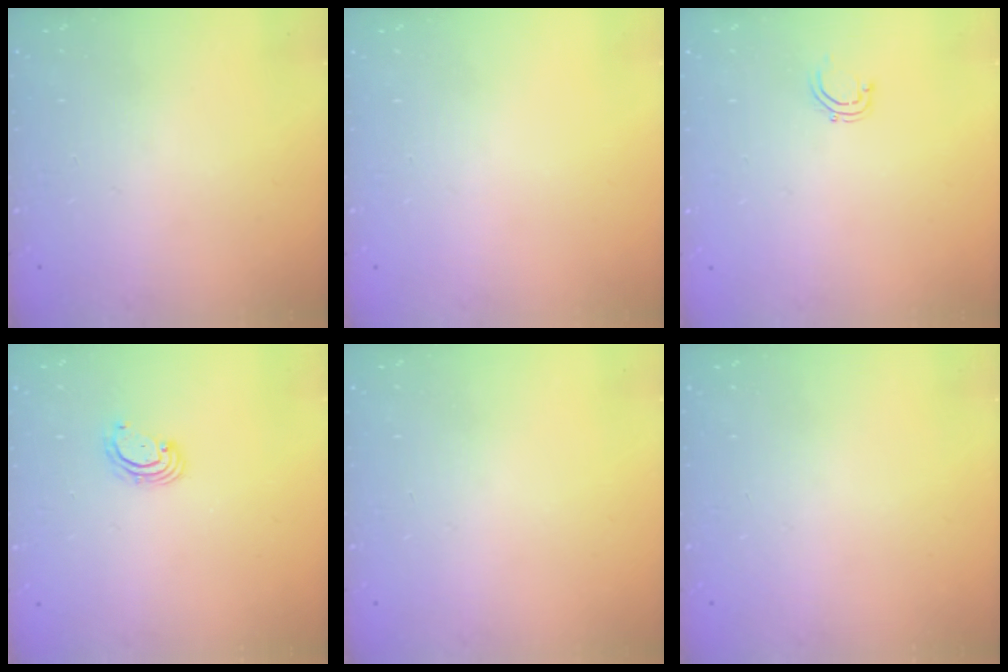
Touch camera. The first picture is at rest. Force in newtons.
{"total": 0.0}
{"total": 3.3, "press": 3.3, "slide": 0.3}
{"total": 2.5, "press": 2.5, "slide": 0.3}
{"total": 0.0}
{"total": 0.0}